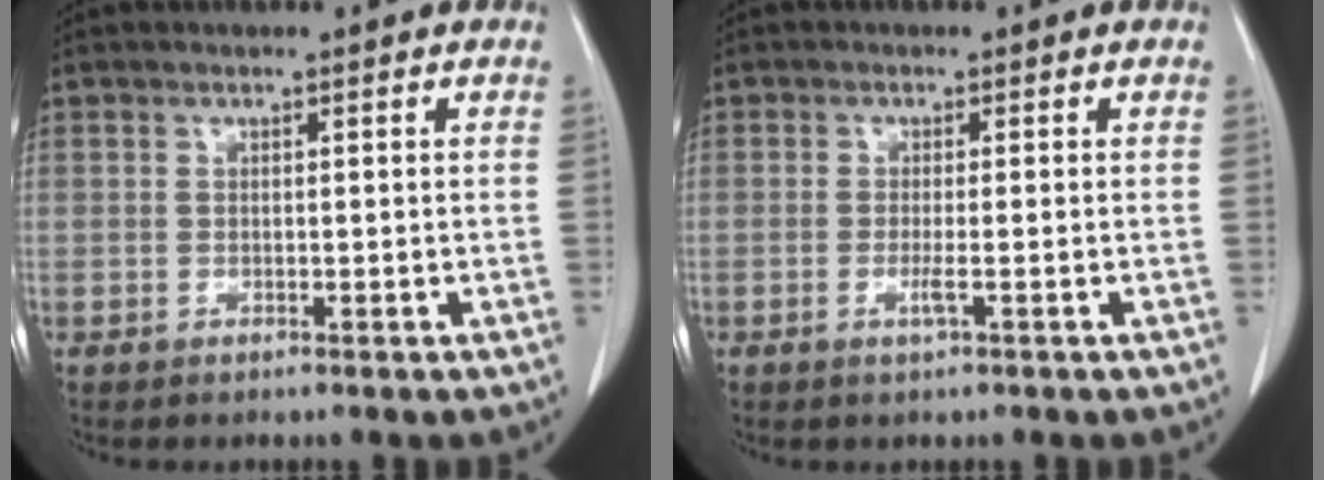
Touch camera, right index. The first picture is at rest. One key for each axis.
{"total": 1.7, "fx": -0.6, "fy": 0.0, "fz": 1.6, "tx": -0.034, "ty": -0.005, "tz": -0.012}